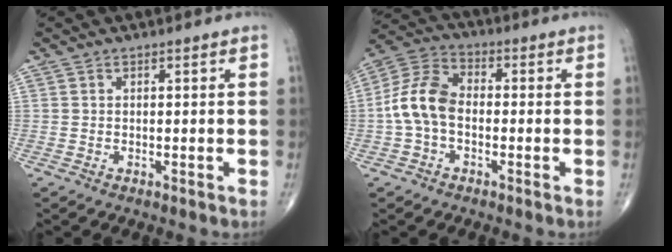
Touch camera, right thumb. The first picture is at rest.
{"total": 9.7, "force": [-1.3, 6.2, 7.3], "torque": [-0.143, 0.031, -0.039]}